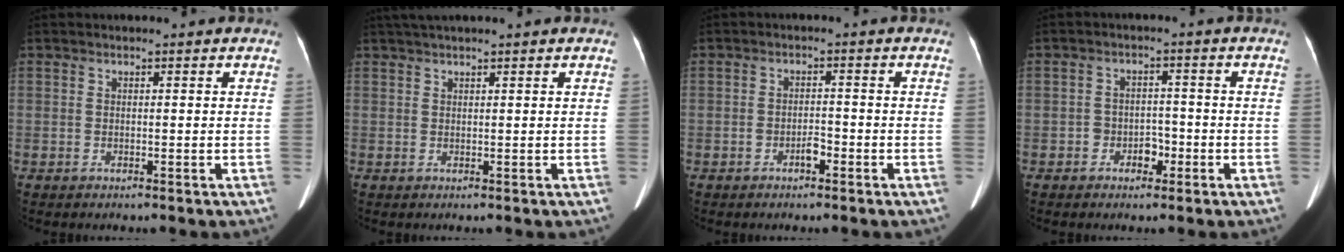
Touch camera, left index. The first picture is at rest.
{"total": 3.8, "force": [3.1, -0.2, 2.2], "torque": [-0.035, 0.037, 0.057]}
{"total": 1.9, "force": [-1.3, 0.7, 1.3], "torque": [-0.019, 0.003, -0.021]}
{"total": 3.1, "force": [-1.6, 2.1, 1.5], "torque": [-0.019, 0.009, -0.023]}